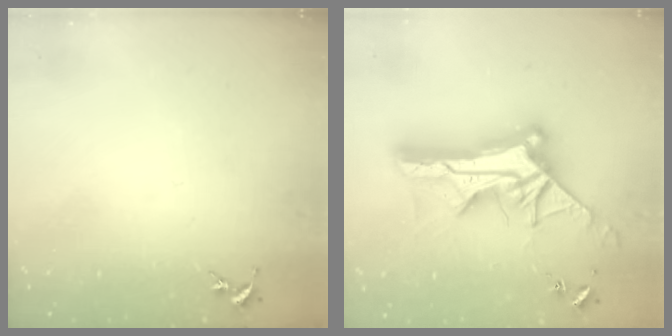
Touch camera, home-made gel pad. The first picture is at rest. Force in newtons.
{"total": 14.8, "press": 14.7, "slide": 1.4}